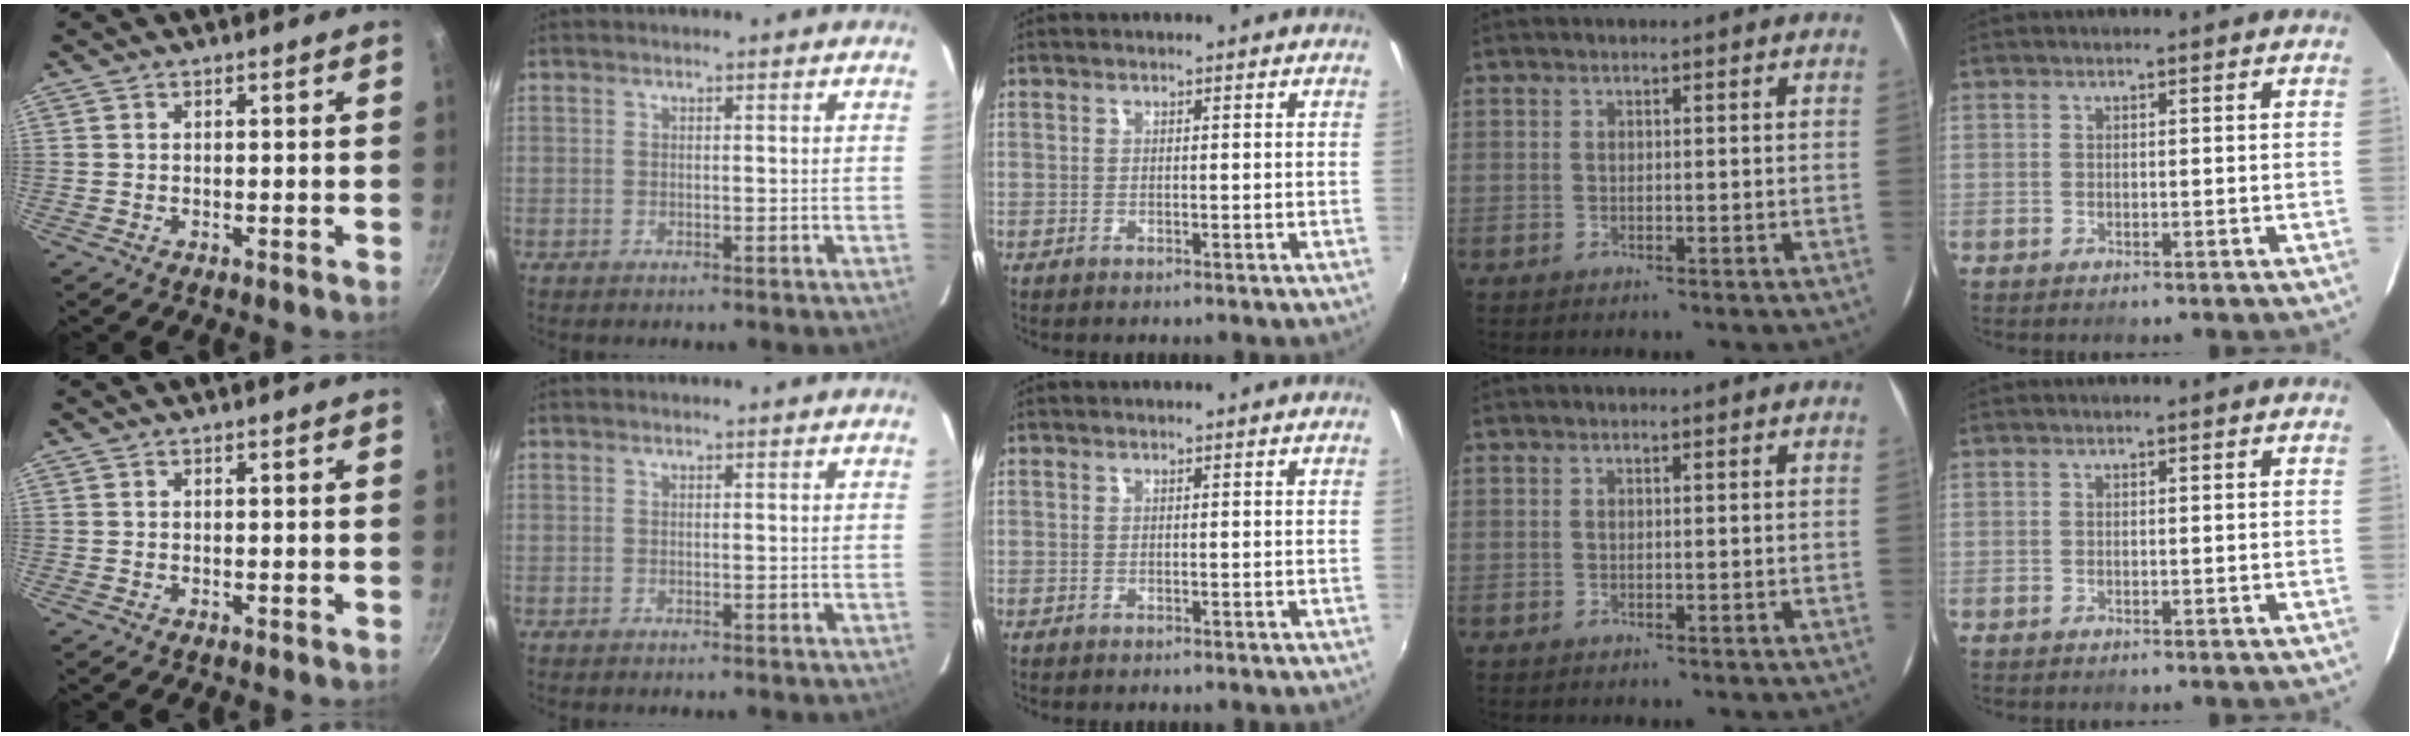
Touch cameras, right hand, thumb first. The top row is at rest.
{}